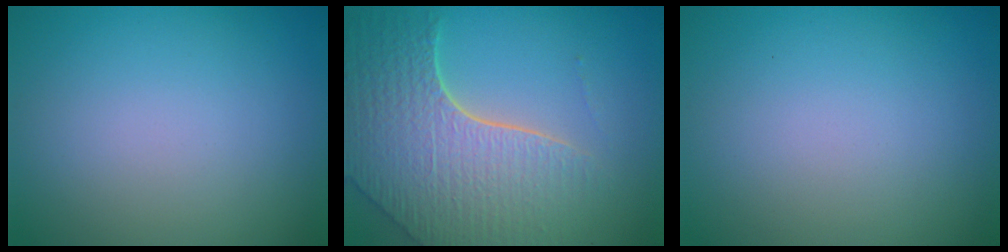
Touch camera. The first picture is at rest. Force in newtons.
{"total": 7.9, "press": 5.7, "slide": 5.5}
{"total": 0.0}